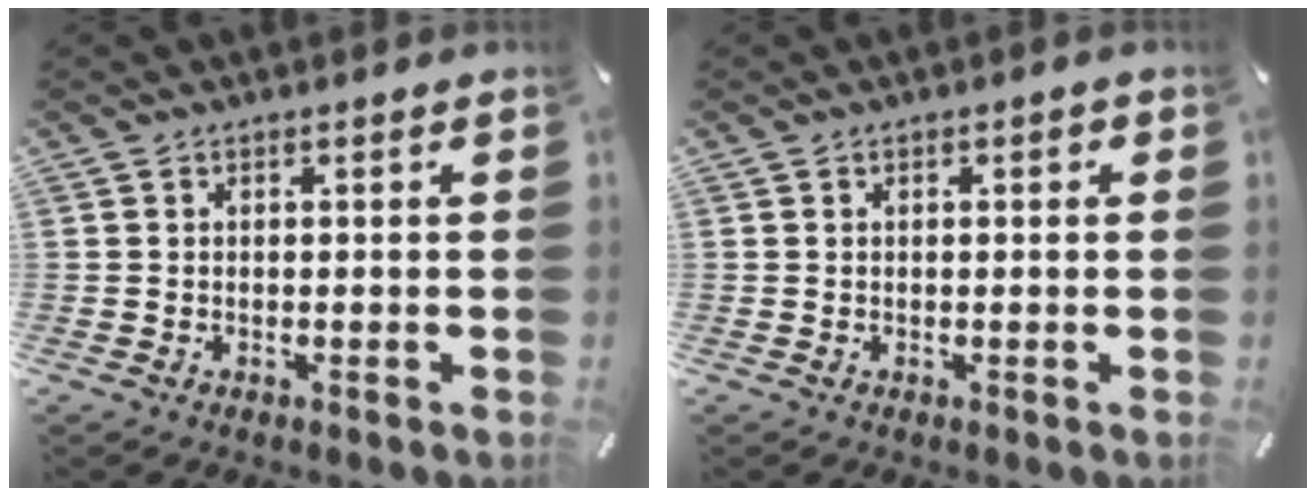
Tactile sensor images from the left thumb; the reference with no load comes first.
{"total": 1.2, "force": [0.2, 0.6, 1.0], "torque": [-0.019, 0.005, 0.002]}